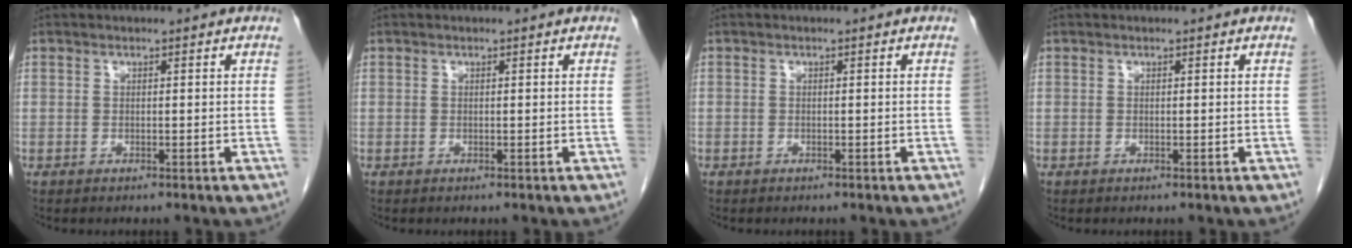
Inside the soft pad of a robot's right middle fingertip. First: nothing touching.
{"total": 0.0}
{"total": 0.0}
{"total": 0.0}